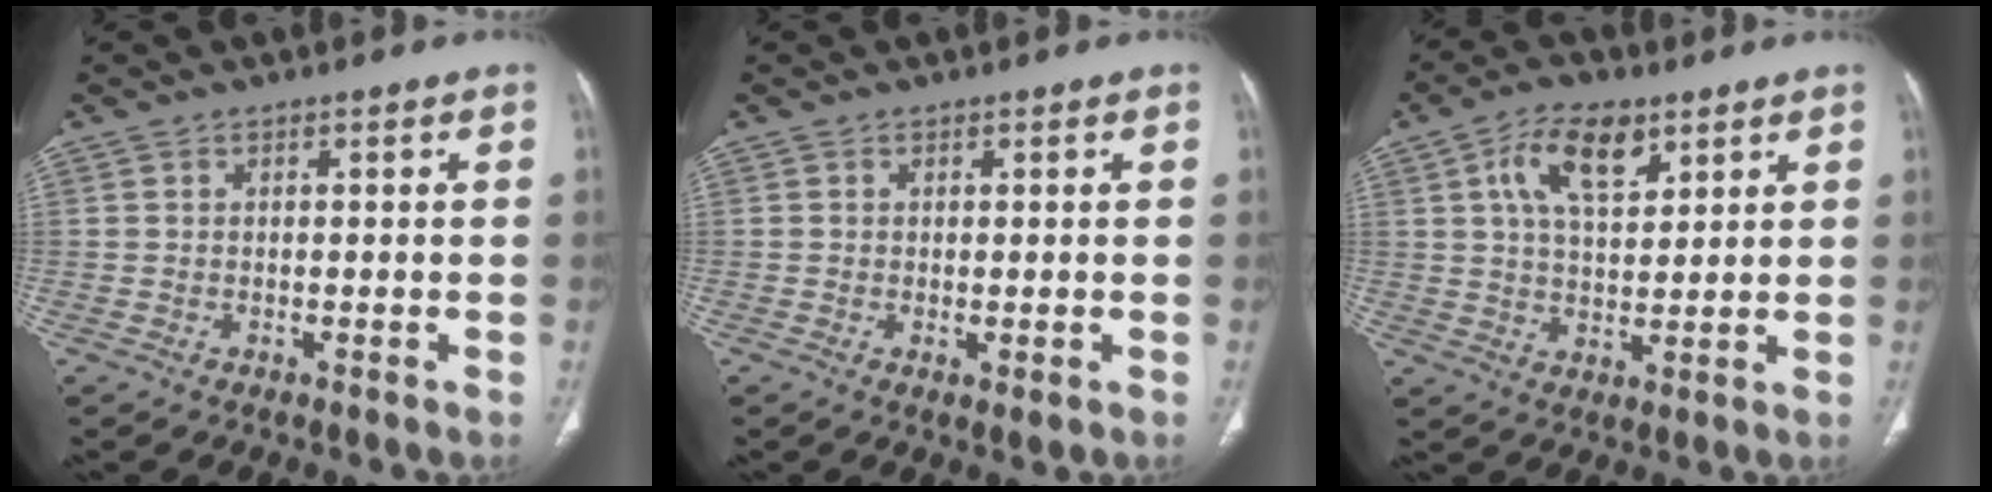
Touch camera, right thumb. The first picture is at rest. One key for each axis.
{"total": 1.6, "fx": -0.2, "fy": 0.5, "fz": 1.5, "tx": -0.034, "ty": -0.009, "tz": 0.000}
{"total": 10.4, "fx": 4.9, "fy": 5.4, "fz": 7.4, "tx": -0.114, "ty": -0.014, "tz": 0.089}